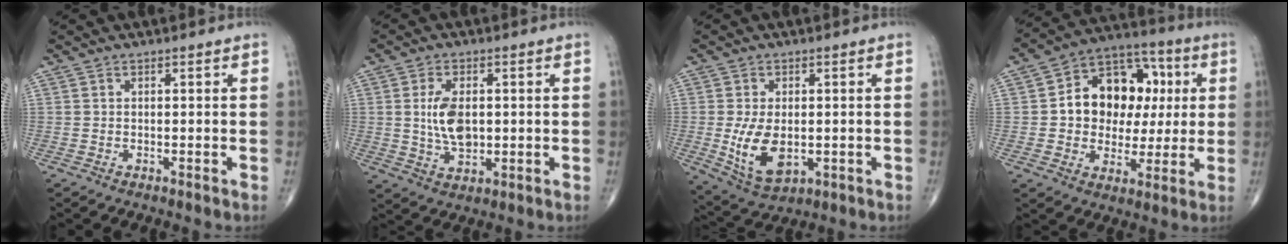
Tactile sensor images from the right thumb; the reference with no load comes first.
{"total": 7.7, "force": [0.6, 4.4, 6.3], "torque": [-0.110, -0.007, 0.016]}
{"total": 9.6, "force": [-1.1, 5.5, 7.7], "torque": [-0.136, -0.013, -0.006]}
{"total": 17.0, "force": [2.2, 12.6, 11.1], "torque": [-0.115, 0.024, 0.031]}